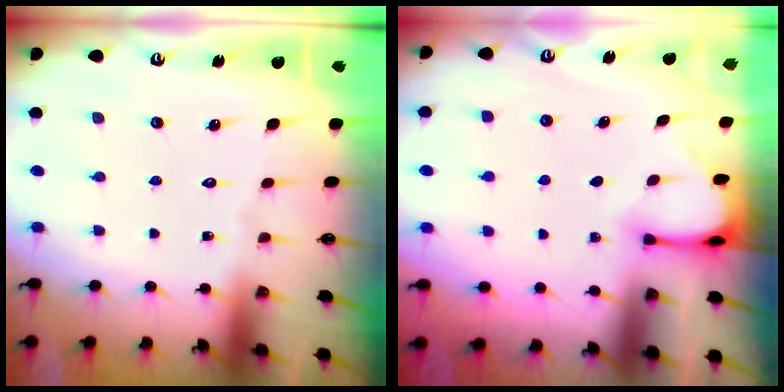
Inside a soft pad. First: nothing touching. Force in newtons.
{"total": 3.1, "press": 3.1, "slide": 0.4}